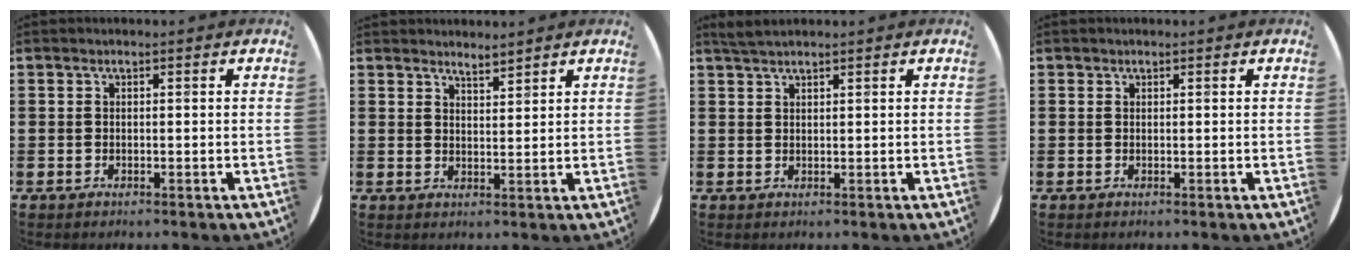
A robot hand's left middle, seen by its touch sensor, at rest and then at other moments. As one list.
[{"total": 2.5, "force": [2.5, -0.2, -0.3], "torque": [0.003, -0.009, 0.047]}, {"total": 1.8, "force": [1.7, 0.2, 0.7], "torque": [-0.017, 0.002, 0.031]}, {"total": 0.0}]